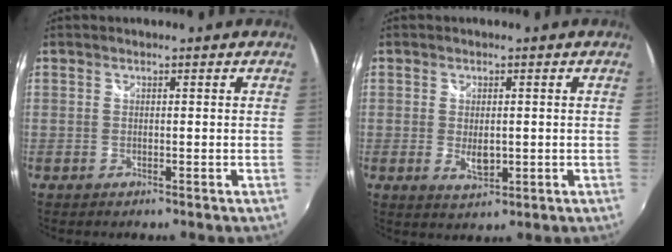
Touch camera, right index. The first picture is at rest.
{"total": 3.9, "force": [-0.5, 2.2, 3.2], "torque": [-0.055, -0.009, -0.004]}